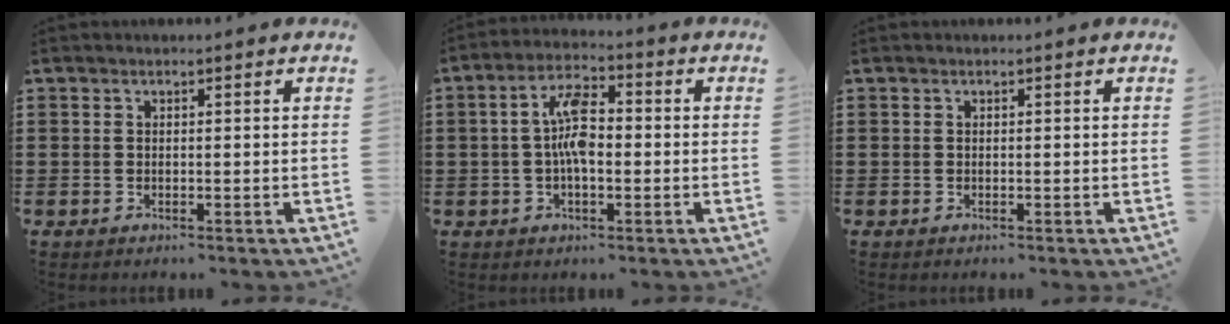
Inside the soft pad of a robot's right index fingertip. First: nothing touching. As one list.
[{"total": 8.0, "force": [-0.1, 3.4, 7.2], "torque": [-0.145, 0.011, -0.005]}, {"total": 0.0}]